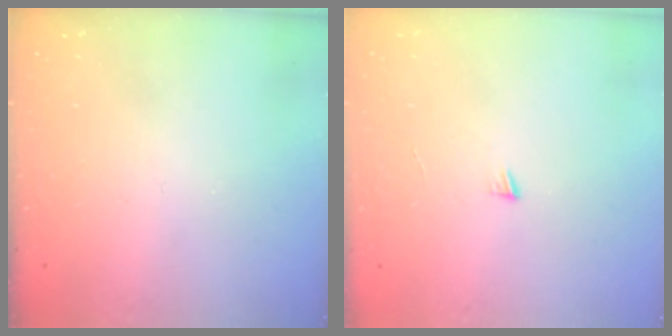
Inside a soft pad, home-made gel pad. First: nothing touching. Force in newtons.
{"total": 3.0, "press": 3.0, "slide": 0.3}